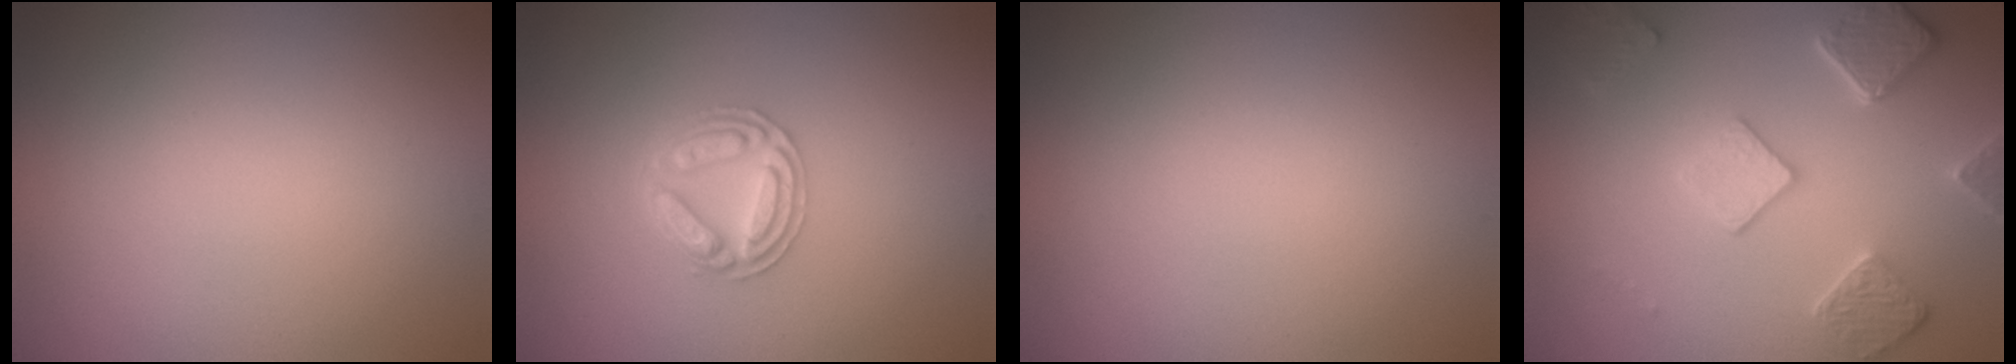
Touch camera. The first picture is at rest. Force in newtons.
{"total": 2.9, "press": 2.9, "slide": 0.5}
{"total": 0.0}
{"total": 4.9, "press": 3.9, "slide": 3.0}